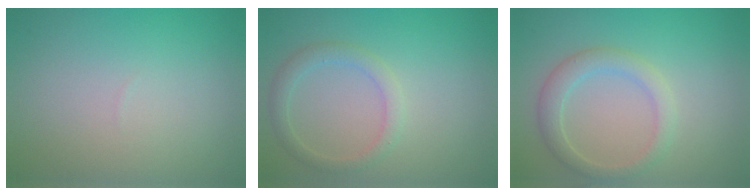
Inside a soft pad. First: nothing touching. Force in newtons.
{"total": 2.1, "press": 2.1, "slide": 0.1}
{"total": 2.7, "press": 2.7, "slide": 0.0}